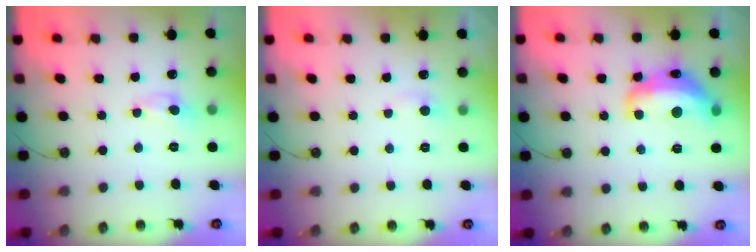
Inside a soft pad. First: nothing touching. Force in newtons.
{"total": 0.6, "press": 0.1, "slide": 0.6}
{"total": 9.0, "press": 8.9, "slide": 0.9}